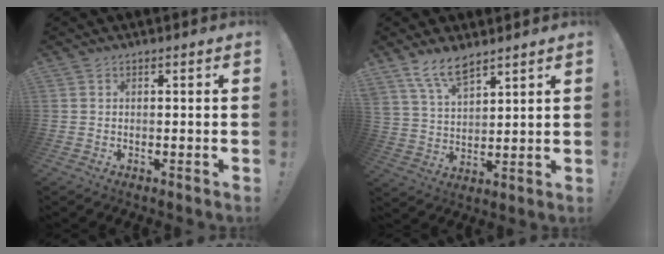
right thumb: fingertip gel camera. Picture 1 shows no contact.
{"total": 9.2, "force": [7.4, 3.5, 4.3], "torque": [-0.086, -0.040, 0.141]}